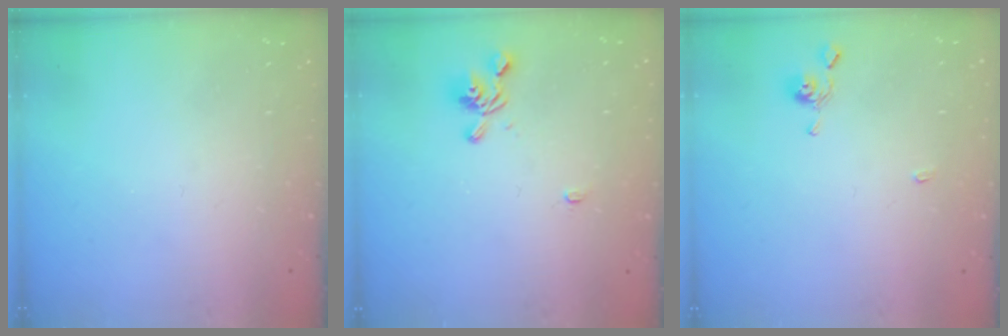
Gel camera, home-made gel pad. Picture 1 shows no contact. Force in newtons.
{"total": 3.0, "press": 2.9, "slide": 0.8}
{"total": 1.3, "press": 1.2, "slide": 0.4}